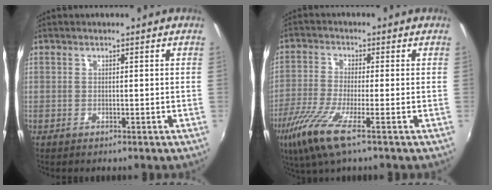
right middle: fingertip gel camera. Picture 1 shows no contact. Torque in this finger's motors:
{"motor_torque": [1.33, -0.81, 0.63, 0.19]}